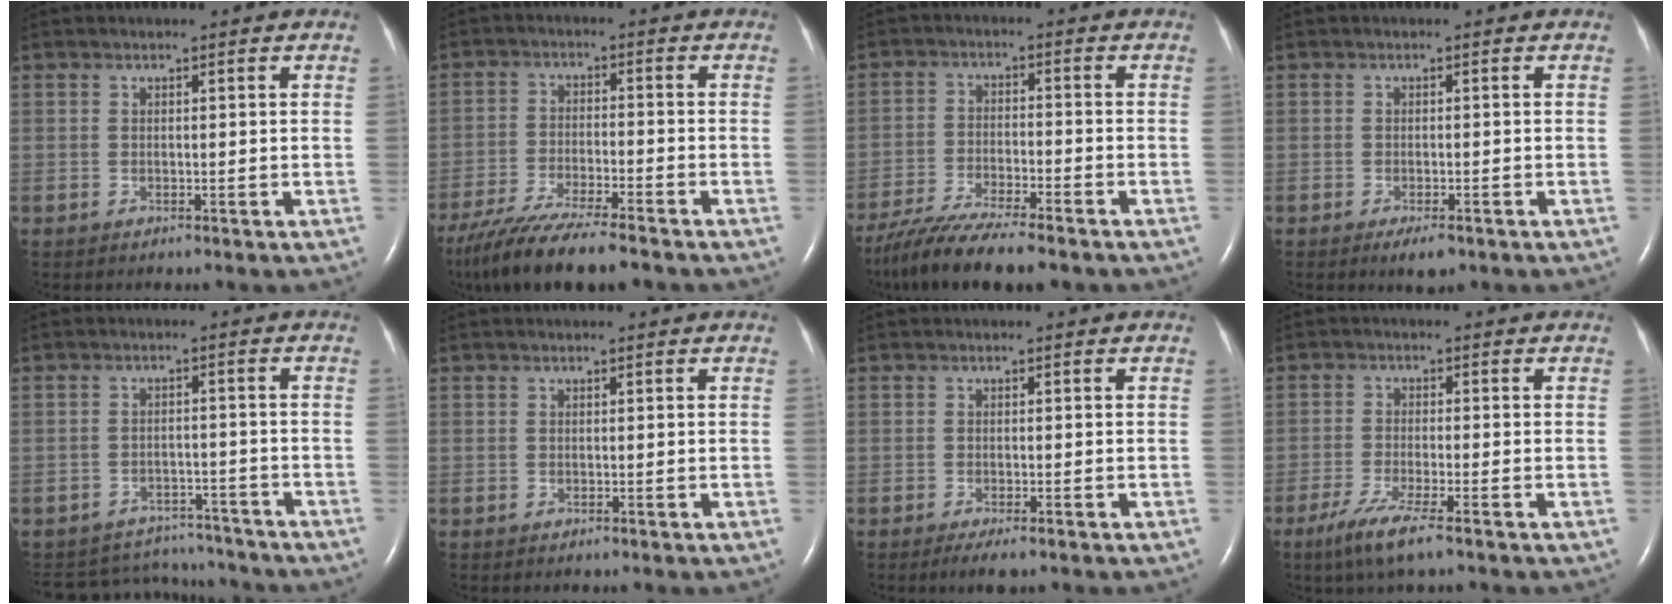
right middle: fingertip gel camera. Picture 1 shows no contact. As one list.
[{"total": 13.2, "force": [-10.9, 1.0, 7.3], "torque": [-0.134, -0.035, -0.181]}, {"total": 11.7, "force": [-9.6, 1.1, 6.5], "torque": [-0.116, -0.029, -0.159]}, {"total": 2.7, "force": [-1.7, 0.8, 2.0], "torque": [-0.035, -0.003, -0.023]}, {"total": 11.2, "force": [-10.8, 3.1, 0.5], "torque": [-0.020, 0.017, -0.144]}, {"total": 0.0}, {"total": 2.5, "force": [-1.7, 0.5, 1.8], "torque": [-0.033, -0.007, -0.028]}, {"total": 5.7, "force": [-3.7, 0.2, 4.3], "torque": [-0.095, -0.016, -0.071]}]